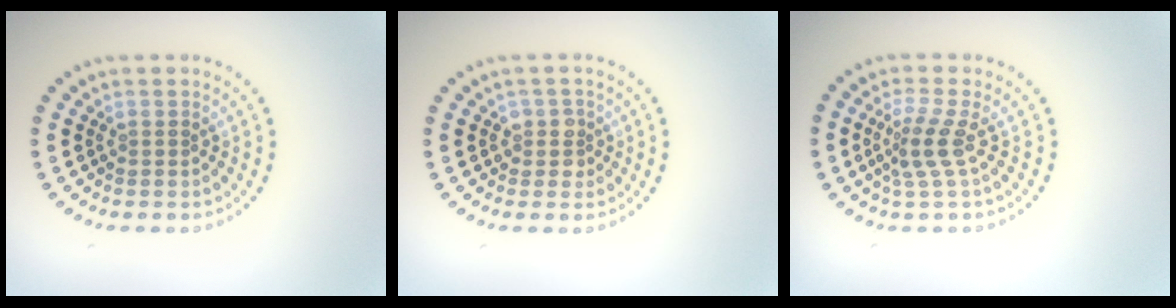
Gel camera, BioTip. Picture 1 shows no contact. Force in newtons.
{"total": 1.6, "press": 1.4, "slide": 0.7}
{"total": 2.6, "press": 1.8, "slide": 1.8}